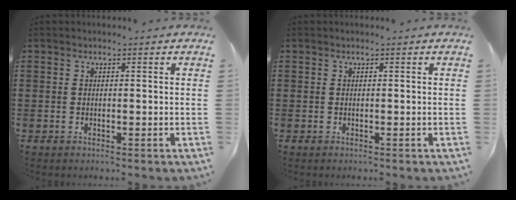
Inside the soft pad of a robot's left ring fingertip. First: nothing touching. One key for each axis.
{"total": 0.0}